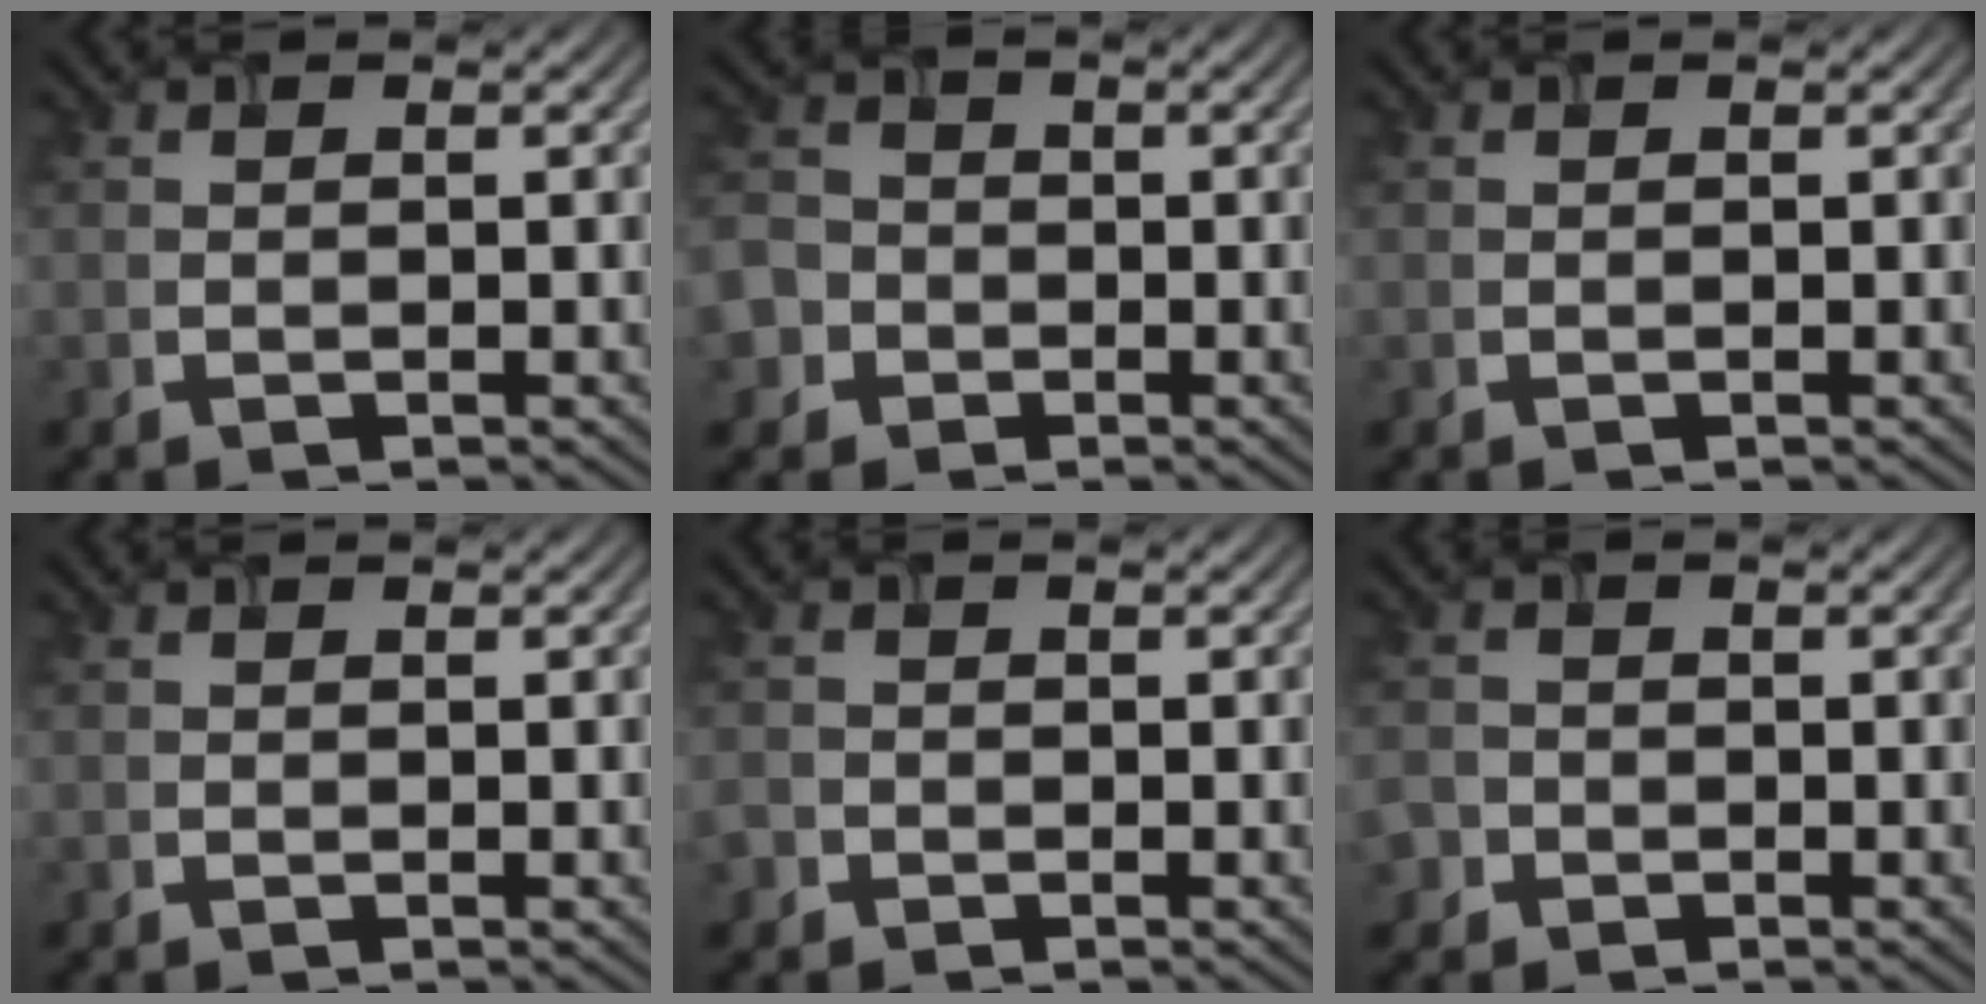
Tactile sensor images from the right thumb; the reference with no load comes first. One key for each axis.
{"total": 4.3, "fx": -1.8, "fy": 3.8, "fz": 0.9, "tx": -0.018, "ty": -0.009, "tz": -0.051}
{"total": 0.0}
{"total": 0.0}
{"total": 1.5, "fx": -1.1, "fy": 1.0, "fz": 0.0, "tx": 0.001, "ty": -0.011, "tz": -0.023}
{"total": 2.2, "fx": -1.3, "fy": 1.7, "fz": 0.1, "tx": 0.000, "ty": -0.011, "tz": -0.028}